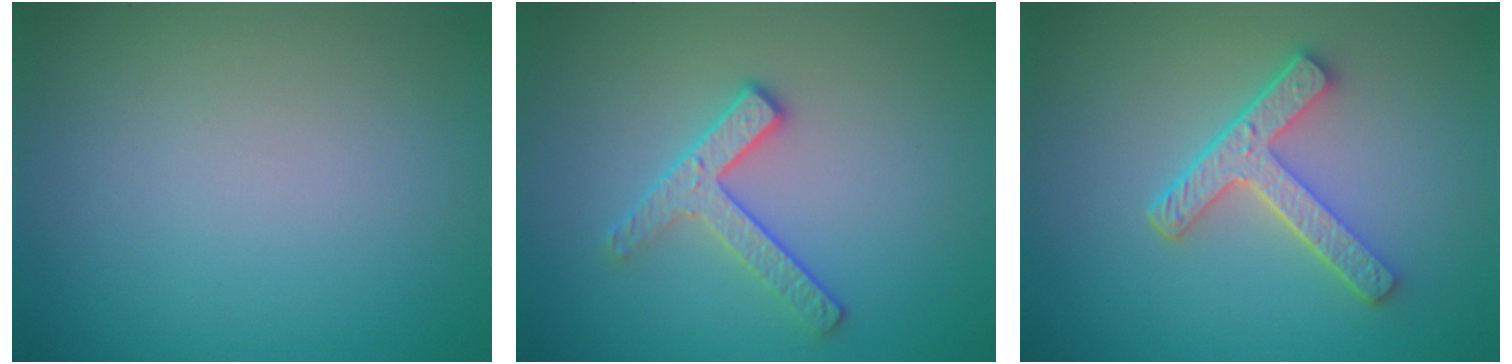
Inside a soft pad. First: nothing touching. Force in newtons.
{"total": 2.8, "press": 2.5, "slide": 1.3}
{"total": 4.2, "press": 3.3, "slide": 2.5}